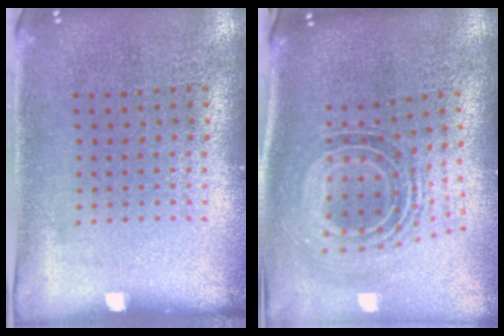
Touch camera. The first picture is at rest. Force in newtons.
{"total": 1.5, "press": 1.2, "slide": 0.9}